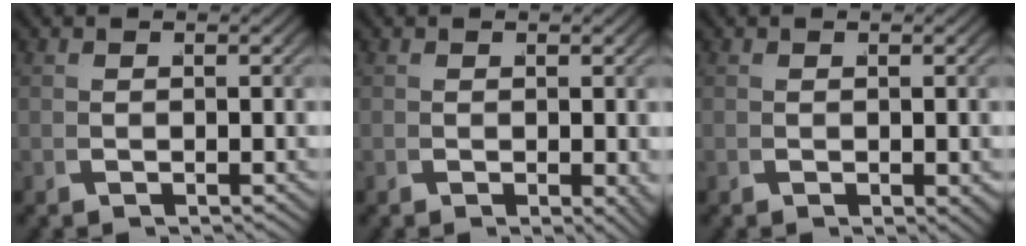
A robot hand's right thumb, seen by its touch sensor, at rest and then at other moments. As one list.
[{"total": 1.3, "force": [0.0, 0.6, 1.1], "torque": [-0.013, -0.005, 0.003]}, {"total": 0.9, "force": [0.0, 0.5, 0.8], "torque": [-0.008, -0.004, 0.003]}]